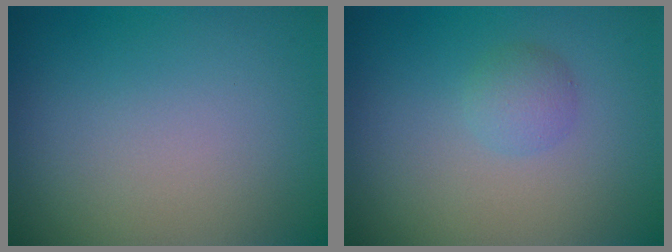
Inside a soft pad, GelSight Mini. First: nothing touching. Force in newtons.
{"total": 1.6, "press": 1.6, "slide": 0.0}